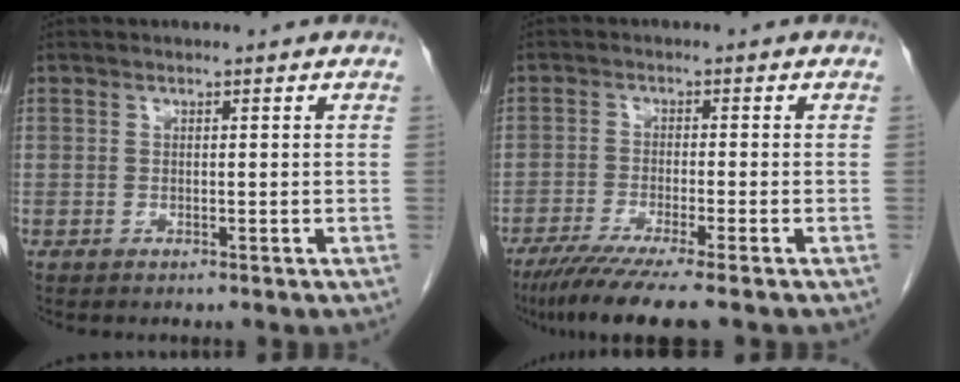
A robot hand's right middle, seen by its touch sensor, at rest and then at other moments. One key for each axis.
{"total": 8.5, "fx": -6.6, "fy": -0.8, "fz": 5.3, "tx": -0.082, "ty": -0.026, "tz": -0.108}